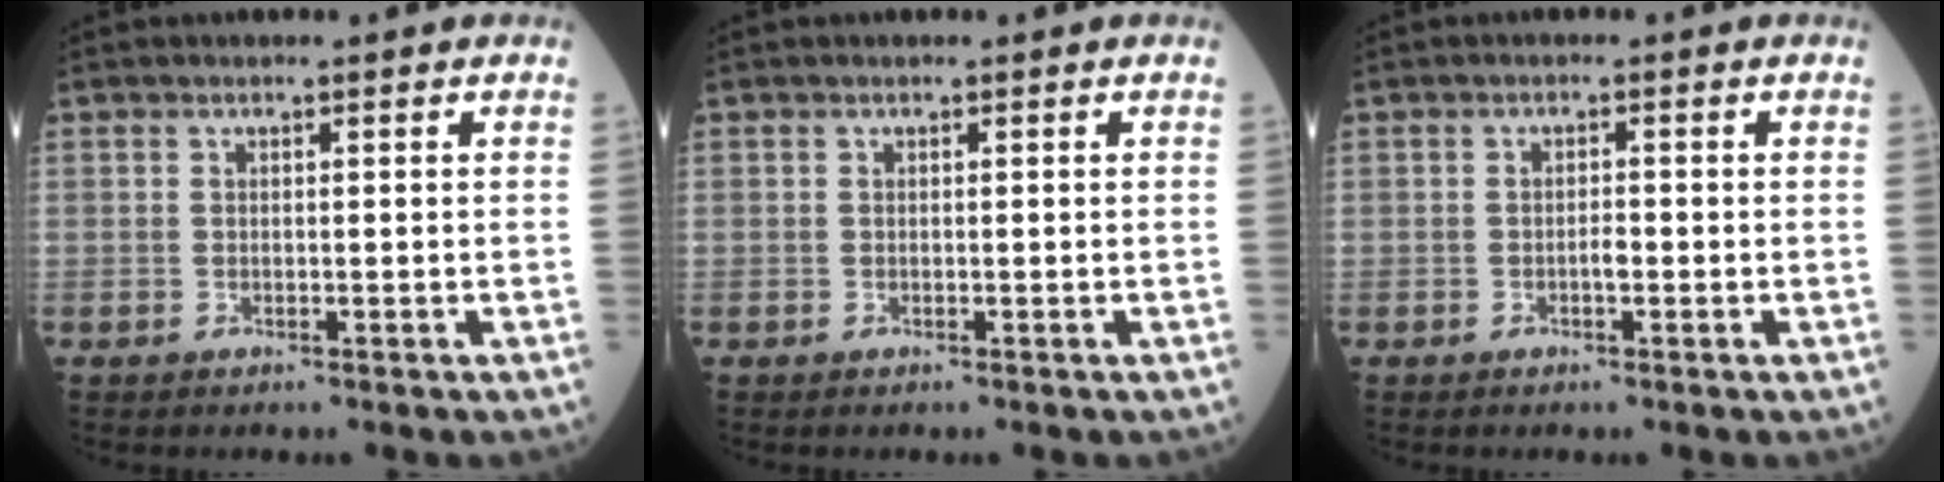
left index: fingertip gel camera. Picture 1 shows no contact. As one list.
[{"total": 0.0}, {"total": 1.3, "force": [-0.8, 0.4, 1.0], "torque": [-0.017, -0.002, -0.015]}]